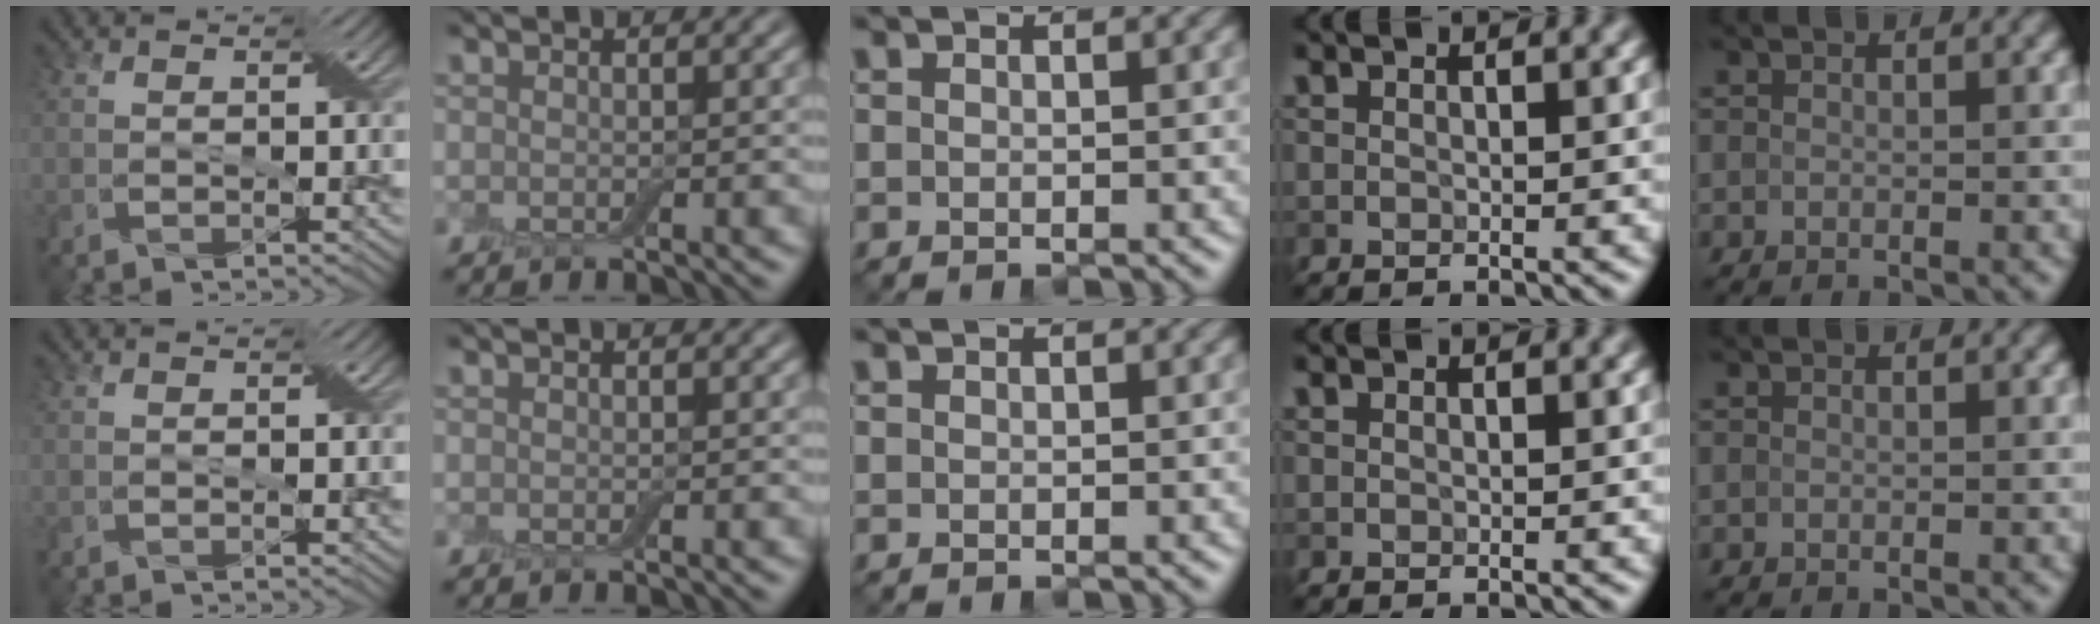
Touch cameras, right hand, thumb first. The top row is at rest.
{}